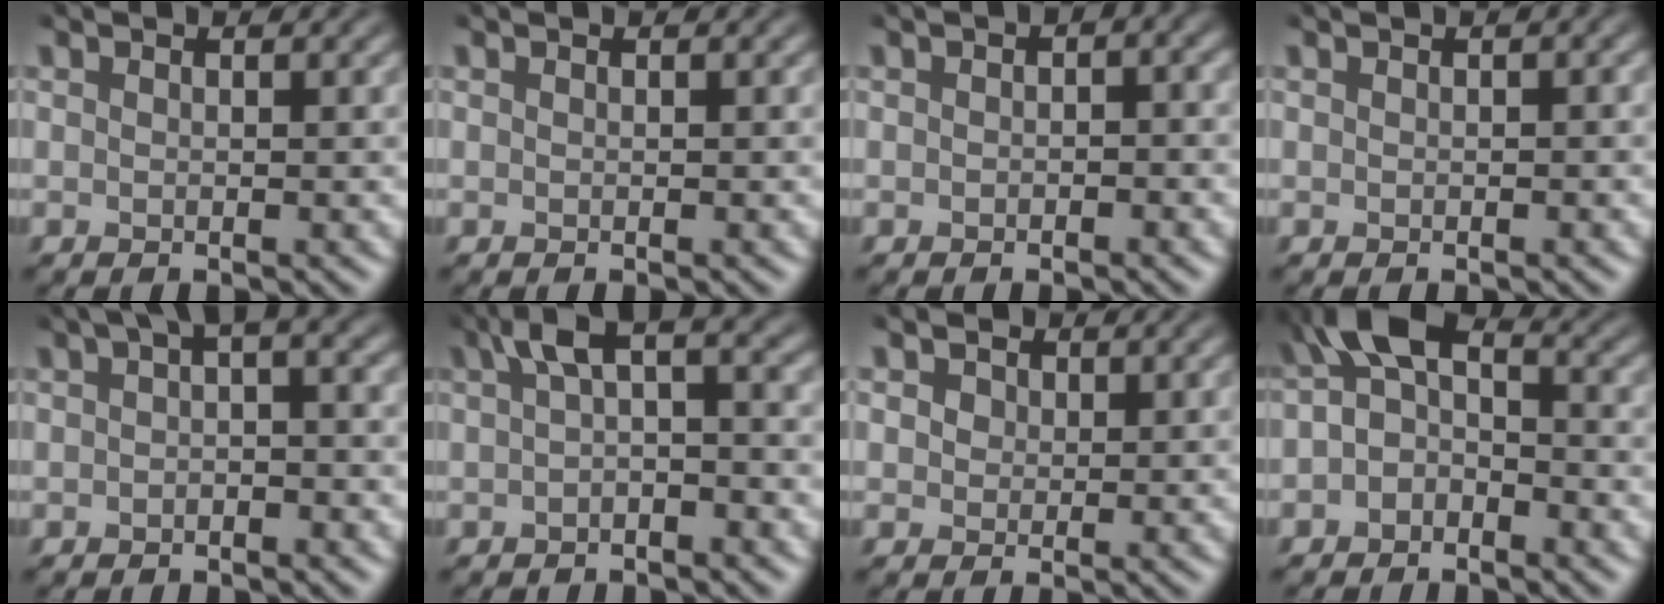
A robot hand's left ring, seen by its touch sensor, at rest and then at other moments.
{"total": 0.0}
{"total": 3.1, "force": [0.8, 1.6, 2.6], "torque": [-0.031, 0.015, 0.003]}
{"total": 1.0, "force": [0.3, 0.4, 0.9], "torque": [-0.011, 0.002, 0.005]}
{"total": 3.5, "force": [0.5, 1.5, 3.1], "torque": [-0.051, 0.014, 0.007]}
{"total": 4.3, "force": [0.1, 1.8, 3.9], "torque": [-0.069, 0.013, 0.002]}
{"total": 2.0, "force": [0.6, 1.8, 0.7], "torque": [-0.030, -0.005, 0.014]}
{"total": 4.6, "force": [-1.2, 3.0, 3.2], "torque": [-0.052, 0.016, -0.032]}